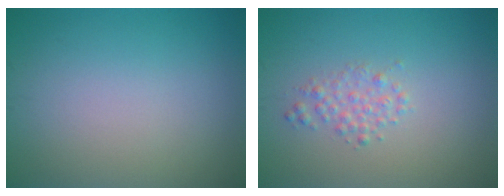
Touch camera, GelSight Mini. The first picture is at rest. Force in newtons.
{"total": 1.6, "press": 1.6, "slide": 0.1}